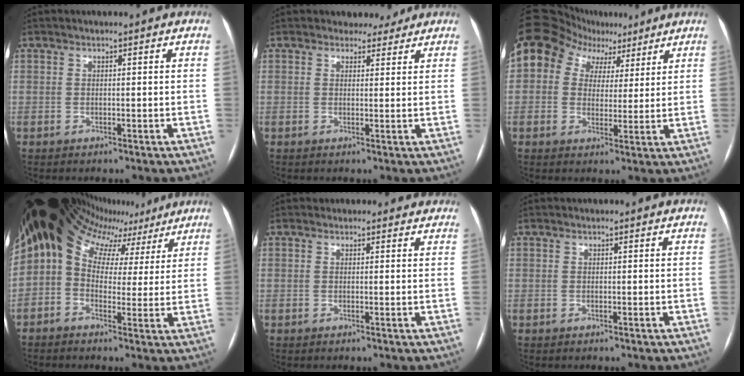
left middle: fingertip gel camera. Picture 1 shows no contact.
{"total": 3.0, "force": [2.6, 1.5, 0.0], "torque": [0.004, 0.002, 0.030]}
{"total": 10.0, "force": [5.3, 7.5, 4.0], "torque": [-0.064, 0.060, 0.090]}
{"total": 16.9, "force": [10.0, 10.7, 8.4], "torque": [-0.169, 0.098, 0.141]}
{"total": 2.4, "force": [2.0, 1.4, 0.1], "torque": [0.004, 0.010, 0.015]}
{"total": 0.0}